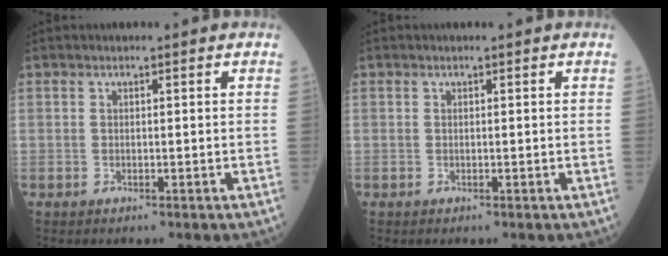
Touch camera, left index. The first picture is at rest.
{"total": 0.0}